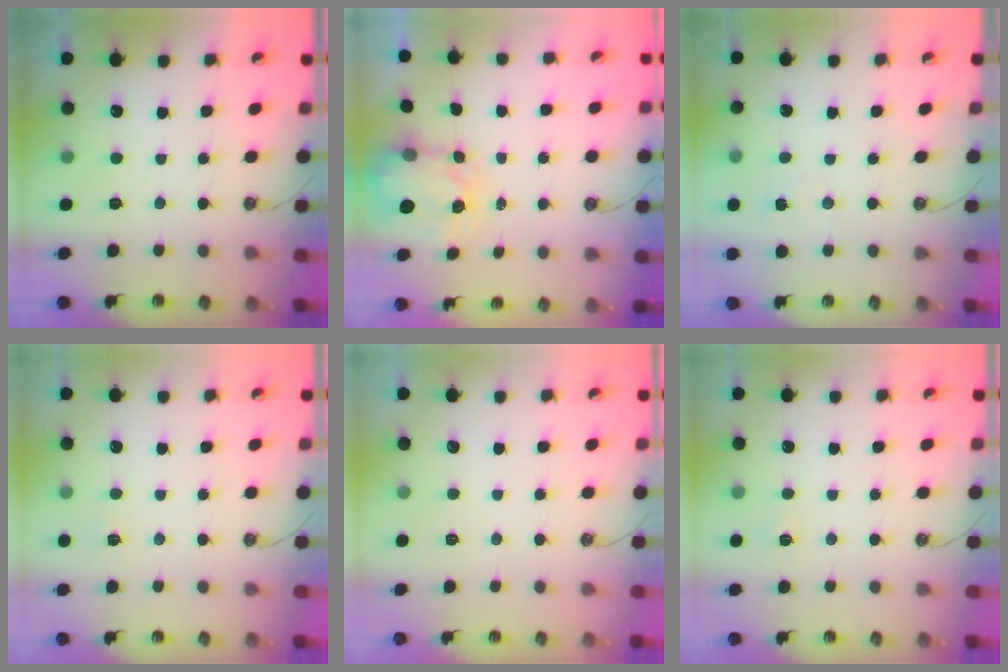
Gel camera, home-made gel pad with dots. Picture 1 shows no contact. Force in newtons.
{"total": 3.6, "press": 3.6, "slide": 0.5}
{"total": 4.4, "press": 4.4, "slide": 0.4}
{"total": 3.9, "press": 3.8, "slide": 0.4}
{"total": 0.0}
{"total": 3.9, "press": 3.9, "slide": 0.4}